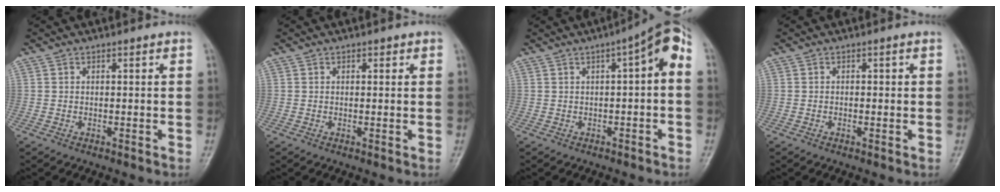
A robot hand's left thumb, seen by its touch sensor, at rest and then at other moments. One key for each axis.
{"total": 1.1, "fx": 0.4, "fy": 0.8, "fz": 0.6, "tx": 0.003, "ty": 0.001, "tz": 0.002}
{"total": 6.3, "fx": 0.2, "fy": 2.0, "fz": 6.0, "tx": -0.075, "ty": 0.036, "tz": -0.006}
{"total": 1.3, "fx": -0.2, "fy": 0.7, "fz": 1.0, "tx": -0.015, "ty": 0.009, "tz": -0.004}